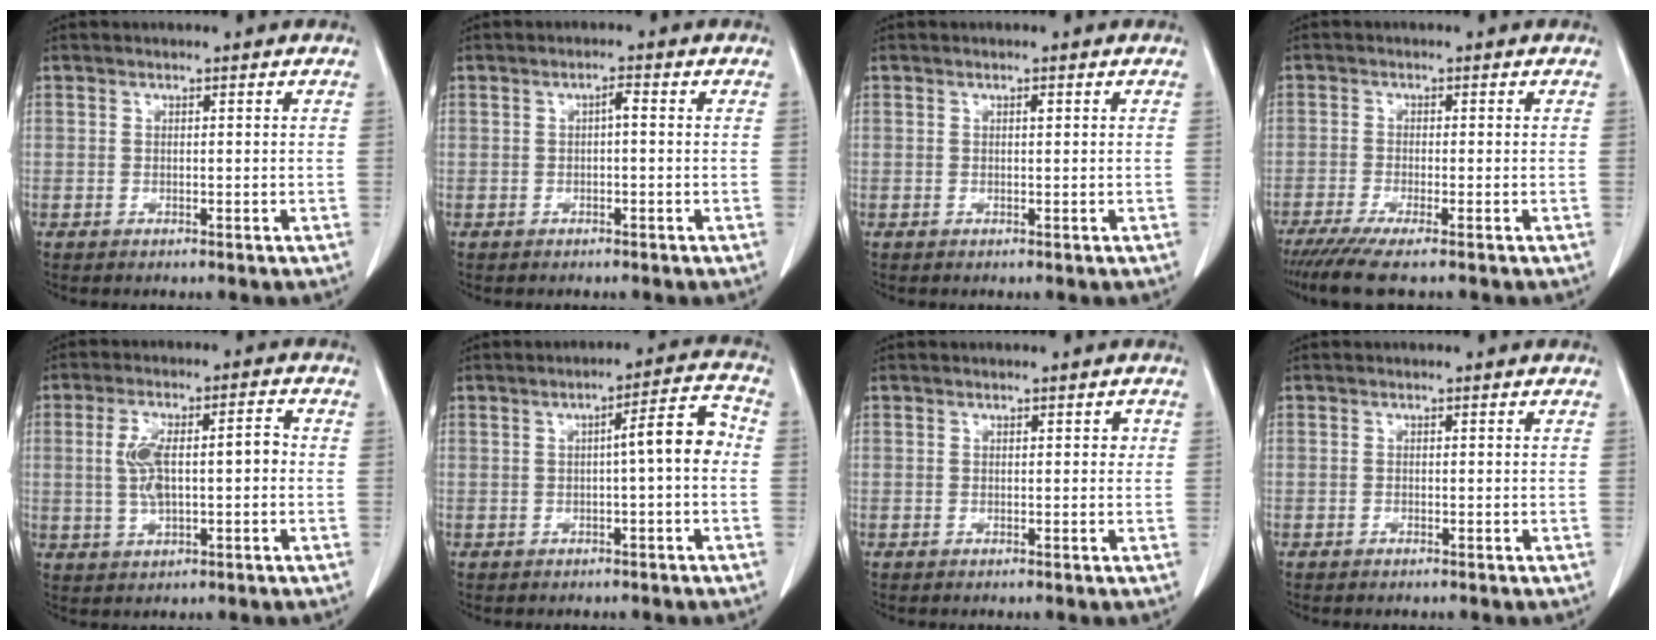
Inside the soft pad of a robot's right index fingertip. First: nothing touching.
{"total": 1.3, "force": [0.0, 0.3, 1.3], "torque": [-0.021, 0.005, -0.001]}
{"total": 0.5, "force": [0.2, 0.2, 0.5], "torque": [-0.011, 0.000, 0.003]}
{"total": 5.6, "force": [-4.3, -0.3, 3.6], "torque": [-0.055, -0.014, -0.074]}
{"total": 8.5, "force": [-0.2, 3.0, 8.0], "torque": [-0.158, 0.026, 0.001]}
{"total": 5.8, "force": [-0.3, 0.6, 5.7], "torque": [-0.076, 0.020, -0.007]}
{"total": 1.0, "force": [0.2, 0.6, 0.7], "torque": [-0.009, 0.007, 0.004]}
{"total": 0.0}